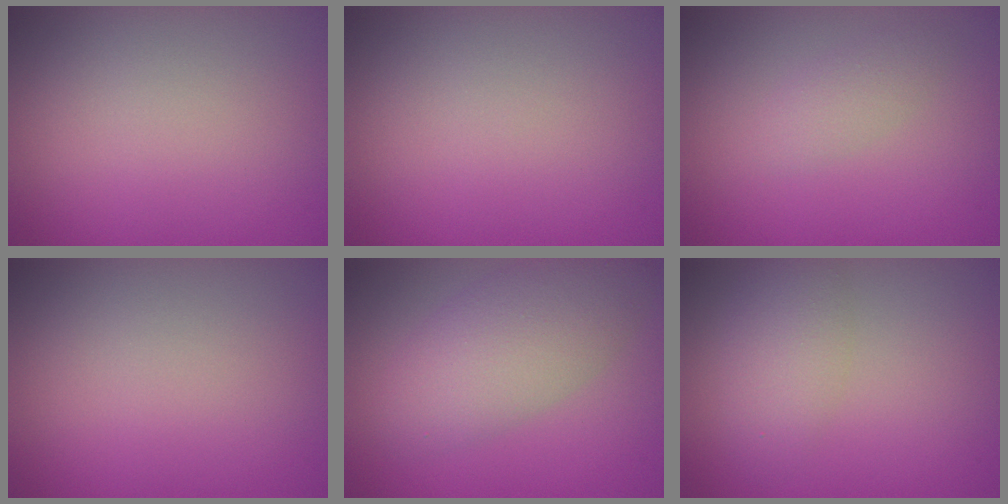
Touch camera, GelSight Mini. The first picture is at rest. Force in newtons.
{"total": 0.0}
{"total": 1.4, "press": 1.4, "slide": 0.1}
{"total": 0.0}
{"total": 4.4, "press": 4.4, "slide": 0.2}
{"total": 3.0, "press": 3.0, "slide": 0.0}